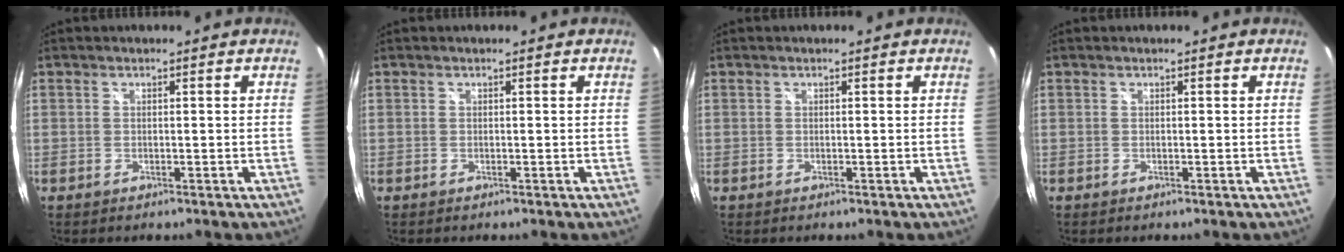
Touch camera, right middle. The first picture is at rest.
{"total": 0.0}
{"total": 0.0}
{"total": 0.0}